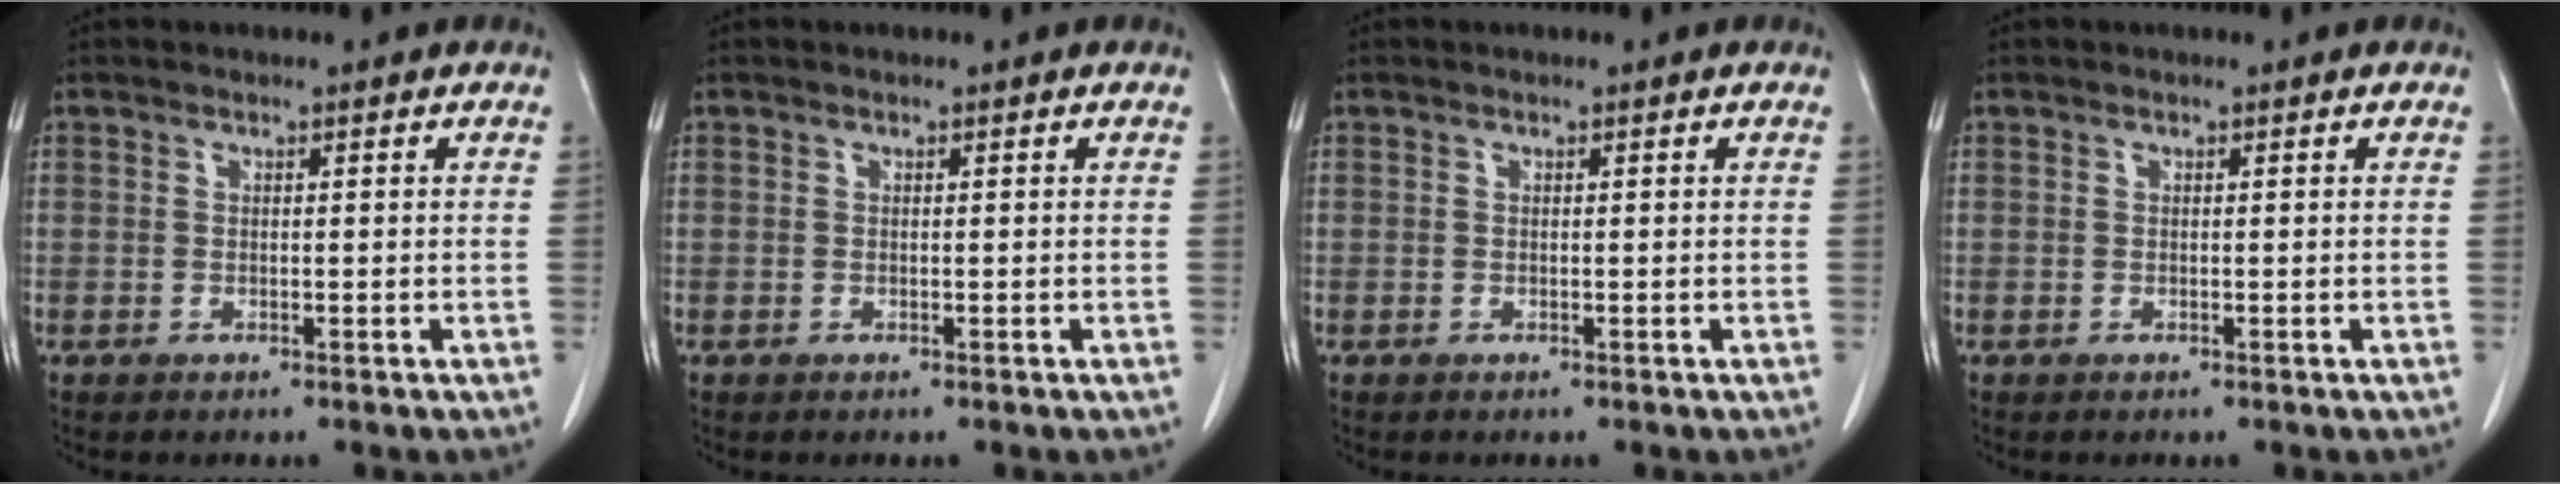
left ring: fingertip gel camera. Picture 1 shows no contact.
{"total": 0.0}
{"total": 0.0}
{"total": 0.0}